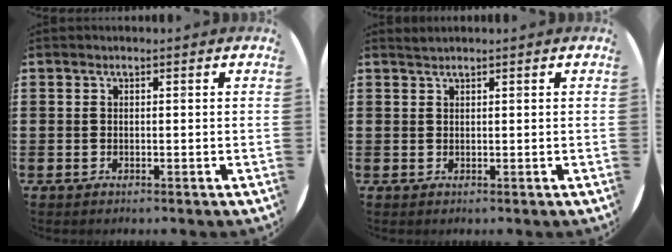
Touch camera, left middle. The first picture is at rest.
{"total": 0.8, "force": [0.8, -0.1, 0.0], "torque": [-0.001, -0.001, 0.015]}